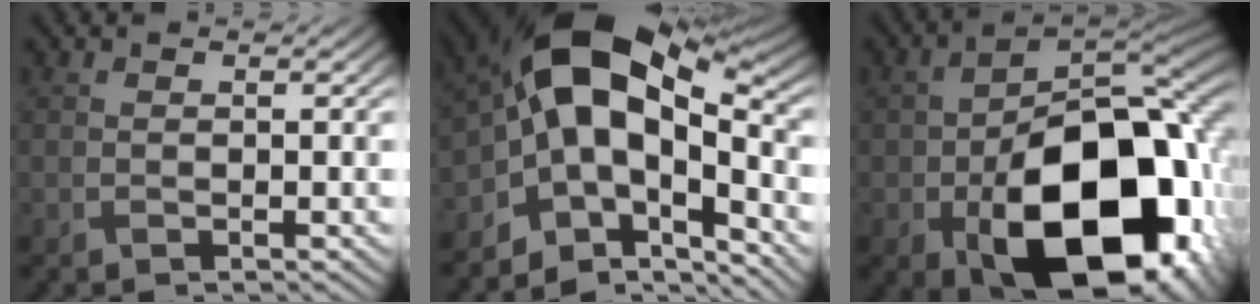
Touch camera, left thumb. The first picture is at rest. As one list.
[{"total": 14.1, "force": [-2.3, 7.6, 11.6], "torque": [-0.179, 0.015, -0.053]}, {"total": 19.9, "force": [-6.4, 11.8, 14.7], "torque": [-0.222, -0.055, -0.084]}]